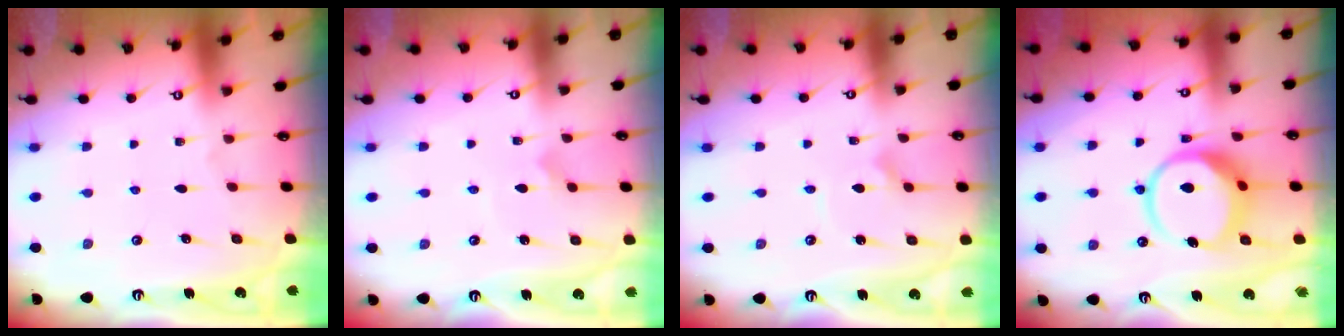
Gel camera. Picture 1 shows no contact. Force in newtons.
{"total": 3.0, "press": 3.0, "slide": 0.2}
{"total": 2.2, "press": 2.2, "slide": 0.2}
{"total": 12.0, "press": 11.9, "slide": 1.5}